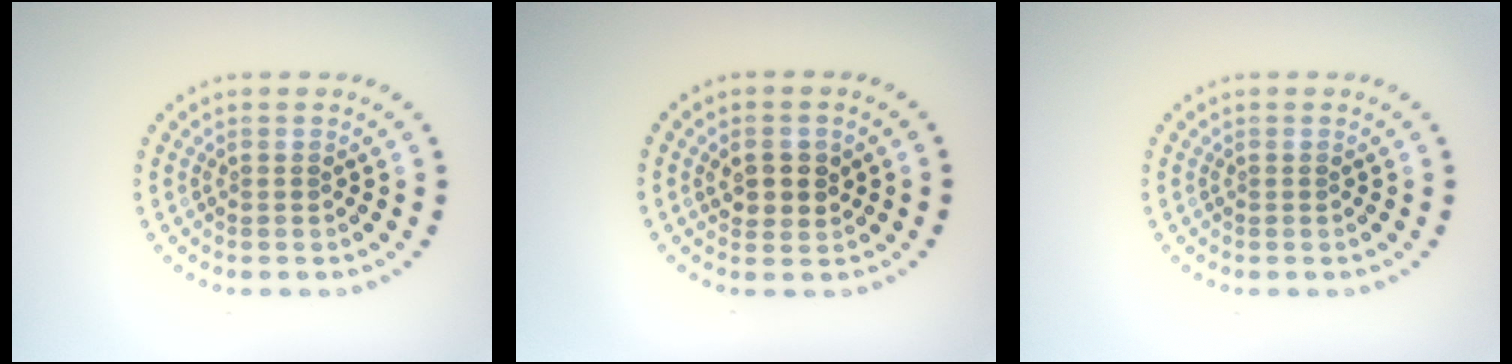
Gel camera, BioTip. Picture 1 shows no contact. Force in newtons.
{"total": 2.6, "press": 2.5, "slide": 0.7}
{"total": 0.0}